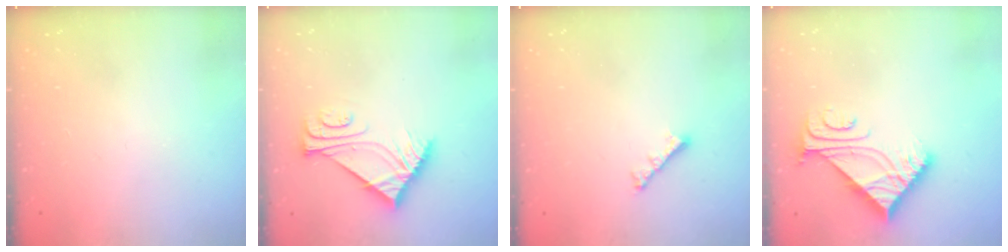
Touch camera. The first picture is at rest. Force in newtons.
{"total": 7.4, "press": 7.4, "slide": 0.8}
{"total": 2.8, "press": 2.7, "slide": 0.6}
{"total": 6.1, "press": 6.1, "slide": 0.7}